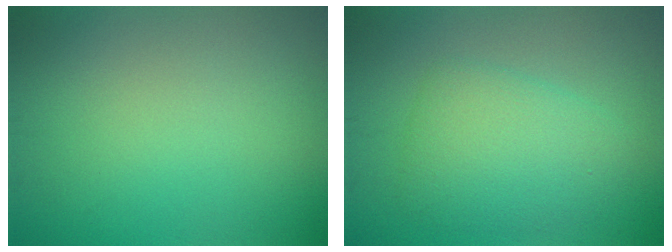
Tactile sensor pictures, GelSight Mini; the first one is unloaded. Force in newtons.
{"total": 4.1, "press": 4.1, "slide": 0.1}